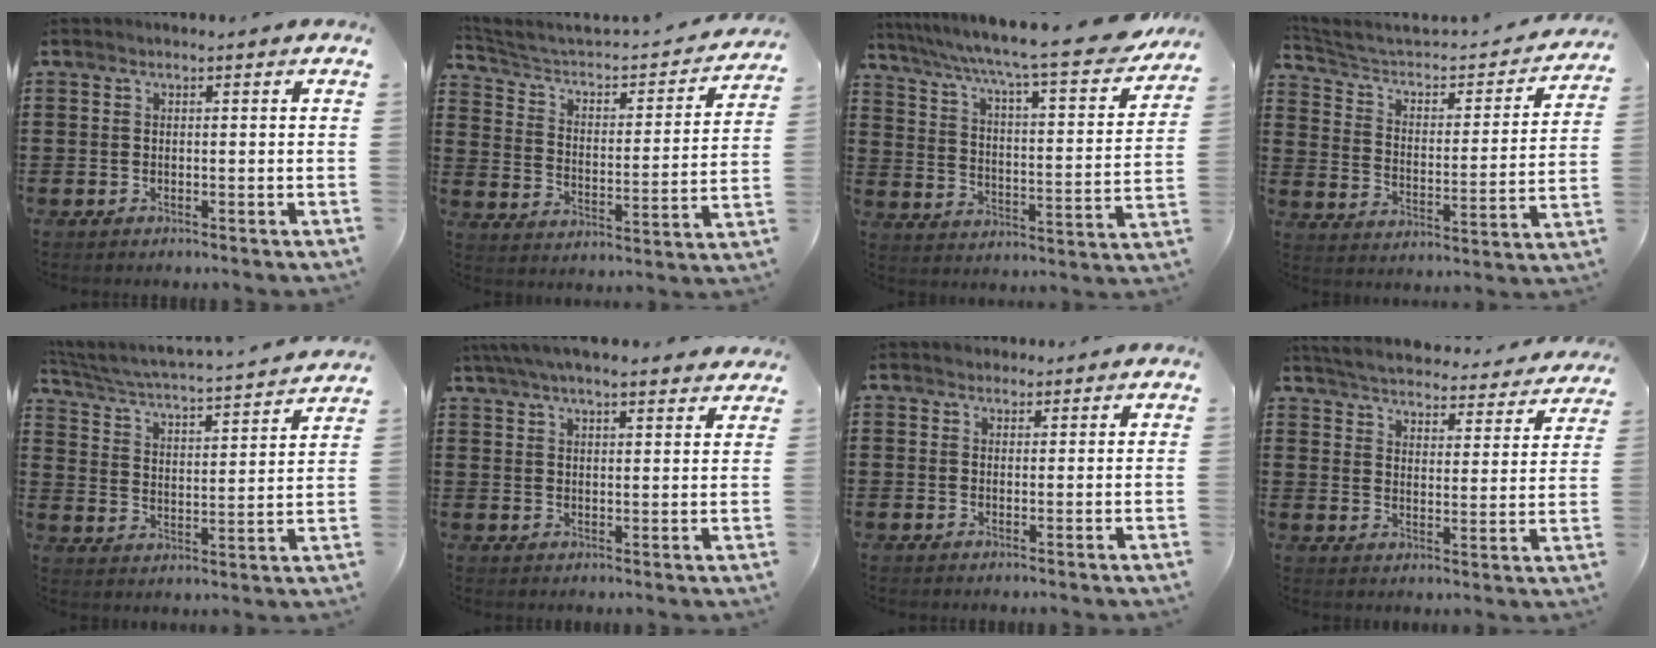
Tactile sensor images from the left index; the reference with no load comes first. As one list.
[{"total": 3.5, "force": [2.9, 1.2, 1.6], "torque": [-0.053, -0.029, 0.037]}, {"total": 7.9, "force": [6.2, 0.0, 4.8], "torque": [-0.111, -0.053, 0.094]}, {"total": 4.0, "force": [3.1, 1.6, 1.9], "torque": [-0.058, -0.028, 0.042]}, {"total": 2.6, "force": [2.3, -0.1, 1.2], "torque": [-0.043, -0.036, 0.025]}, {"total": 5.3, "force": [4.8, 0.4, 2.0], "torque": [-0.055, -0.013, 0.087]}, {"total": 1.4, "force": [1.3, 0.5, -0.1], "torque": [-0.002, 0.003, 0.027]}, {"total": 4.5, "force": [4.5, 0.0, 0.5], "torque": [-0.037, -0.036, 0.073]}]